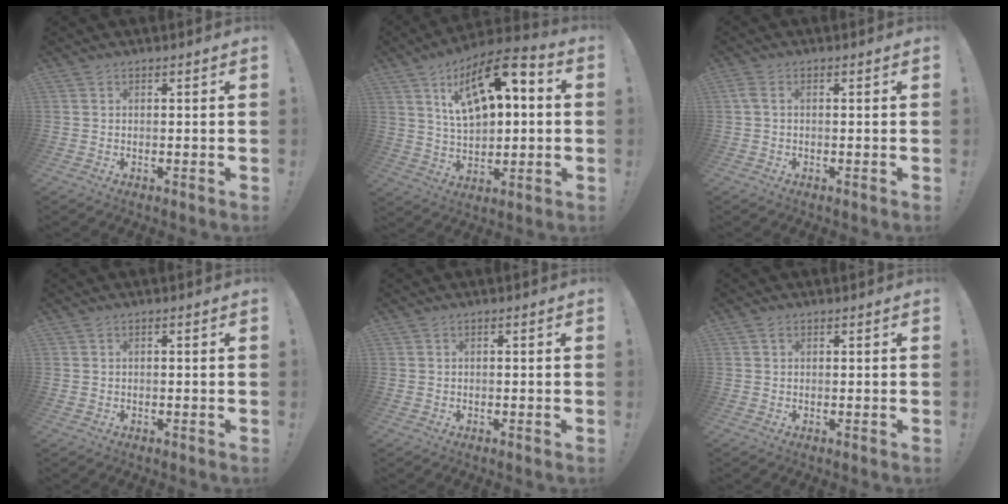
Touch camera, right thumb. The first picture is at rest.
{"total": 15.9, "force": [6.9, 7.9, 12.0], "torque": [-0.184, -0.035, 0.118]}
{"total": 2.1, "force": [0.1, 0.7, 2.0], "torque": [-0.040, 0.005, 0.003]}
{"total": 0.7, "force": [-0.5, 0.5, 0.2], "torque": [-0.004, 0.002, -0.008]}
{"total": 0.6, "force": [-0.4, 0.3, 0.2], "torque": [-0.006, 0.002, -0.007]}
{"total": 0.6, "force": [0.2, 0.6, 0.1], "torque": [-0.005, 0.003, 0.005]}